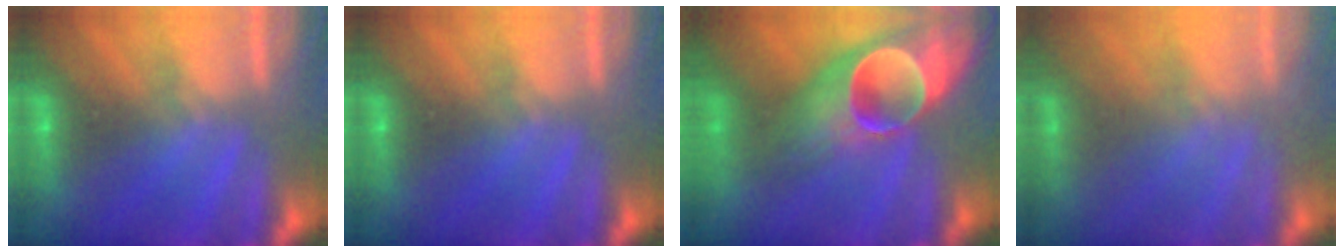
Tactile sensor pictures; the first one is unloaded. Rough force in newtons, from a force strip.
{"total": 0.0}
{"total": 9.0}
{"total": 1.8}